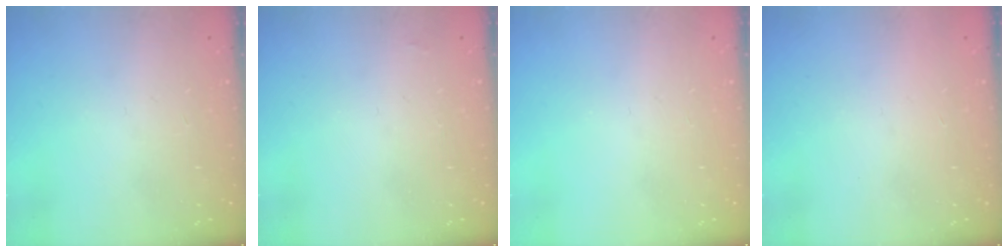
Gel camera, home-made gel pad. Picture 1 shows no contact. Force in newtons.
{"total": 1.3, "press": 1.3, "slide": 0.2}
{"total": 0.0}
{"total": 1.5, "press": 1.5, "slide": 0.1}